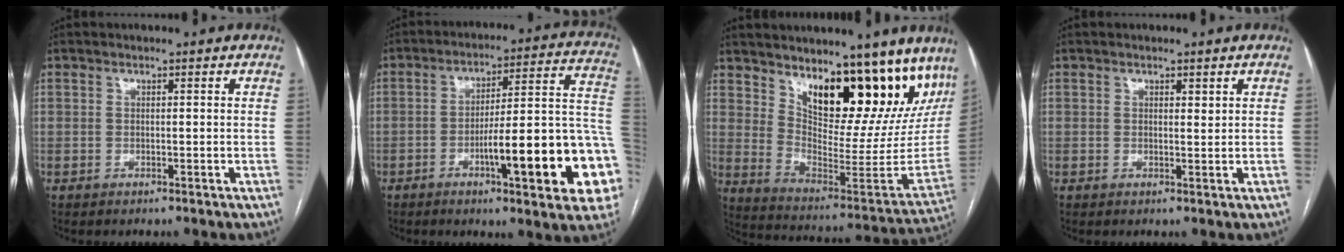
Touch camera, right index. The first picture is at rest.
{"total": 20.6, "force": [-6.4, 2.4, 19.4], "torque": [-0.185, 0.019, -0.083]}
{"total": 21.3, "force": [16.5, 6.2, 12.0], "torque": [-0.158, -0.044, 0.239]}
{"total": 0.9, "force": [0.6, 0.3, 0.6], "torque": [-0.008, -0.003, 0.008]}